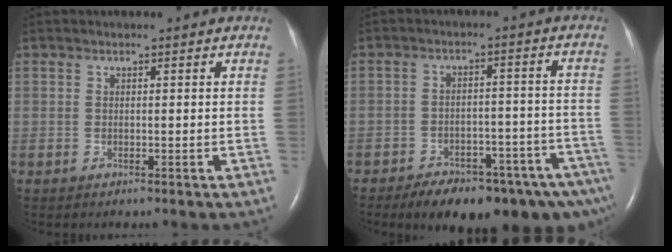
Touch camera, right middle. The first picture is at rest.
{"total": 16.9, "force": [-12.5, 5.0, 10.2], "torque": [-0.088, 0.024, -0.164]}